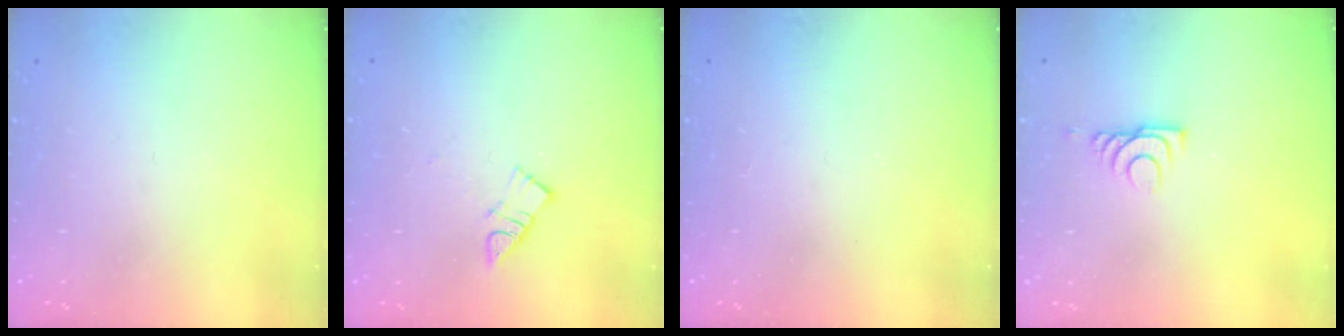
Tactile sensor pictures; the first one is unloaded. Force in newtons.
{"total": 5.9, "press": 5.9, "slide": 0.1}
{"total": 3.4, "press": 3.3, "slide": 0.5}
{"total": 5.9, "press": 5.9, "slide": 0.9}